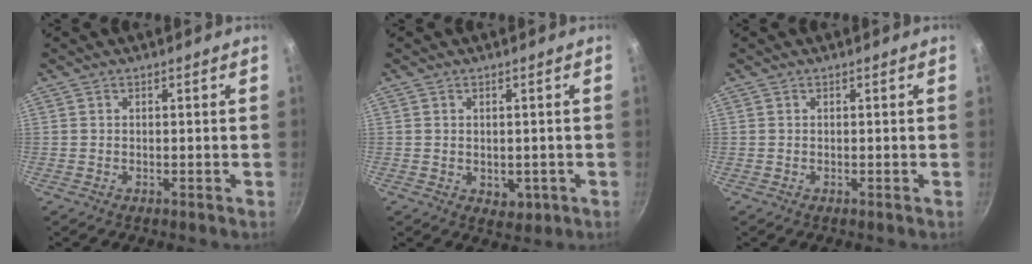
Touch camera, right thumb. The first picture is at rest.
{"total": 3.2, "force": [-0.5, 2.4, 2.1], "torque": [-0.023, -0.005, -0.001]}
{"total": 0.0}